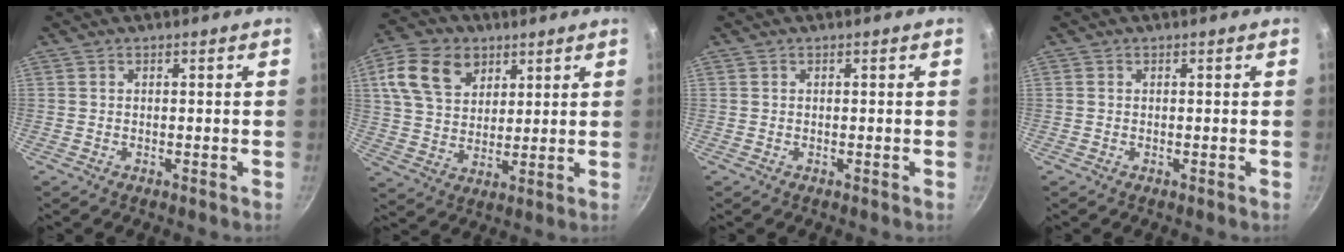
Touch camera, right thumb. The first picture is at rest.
{"total": 13.4, "force": [5.8, 9.6, 7.4], "torque": [-0.113, -0.009, 0.102]}
{"total": 0.0}
{"total": 0.0}